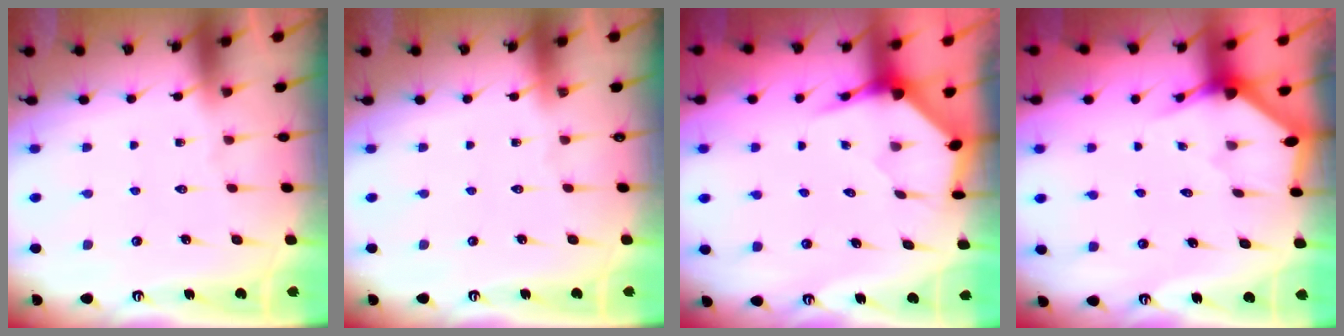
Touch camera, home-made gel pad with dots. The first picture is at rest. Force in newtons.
{"total": 0.0}
{"total": 3.9, "press": 3.8, "slide": 0.5}
{"total": 2.5, "press": 2.5, "slide": 0.2}